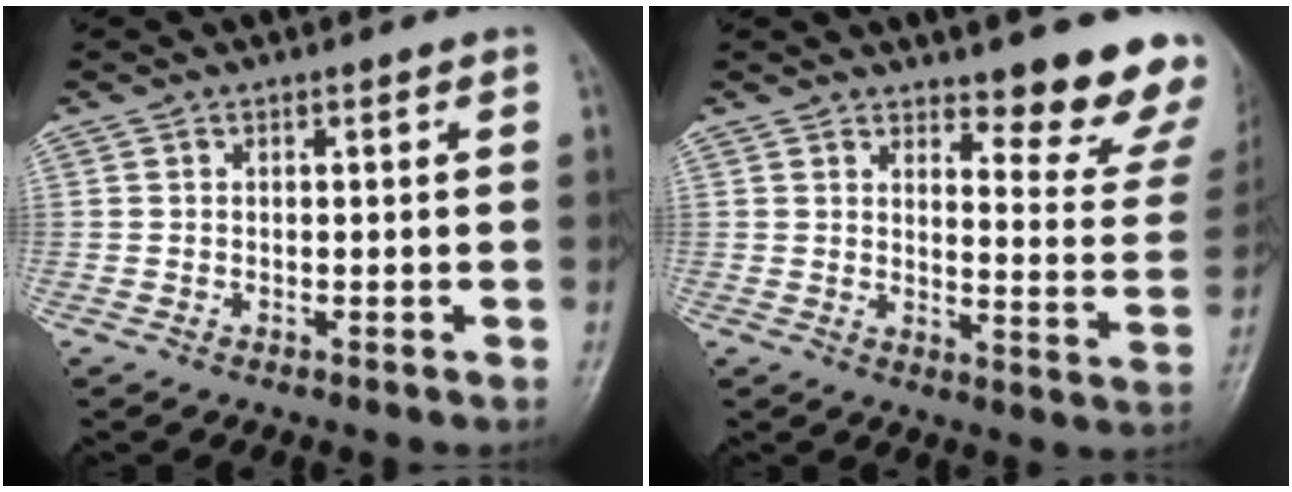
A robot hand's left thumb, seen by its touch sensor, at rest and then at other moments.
{"total": 13.0, "force": [10.5, 3.1, 7.0], "torque": [-0.049, -0.088, 0.123]}